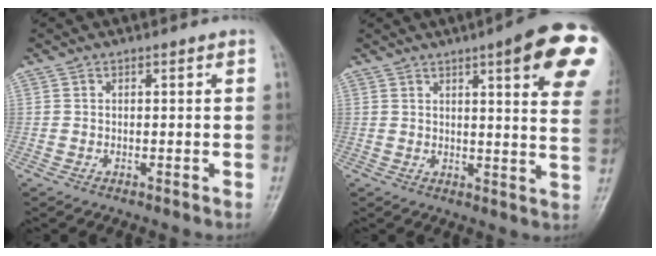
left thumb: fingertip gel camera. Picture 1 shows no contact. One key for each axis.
{"total": 17.8, "fx": 8.3, "fy": 3.7, "fz": 15.3, "tx": -0.171, "ty": -0.025, "tz": 0.091}